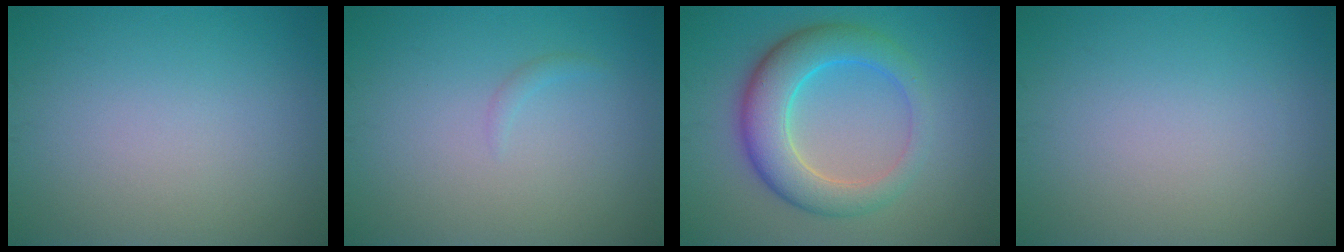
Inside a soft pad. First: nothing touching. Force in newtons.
{"total": 0.6, "press": 0.6, "slide": 0.1}
{"total": 6.6, "press": 6.6, "slide": 0.3}
{"total": 0.0}